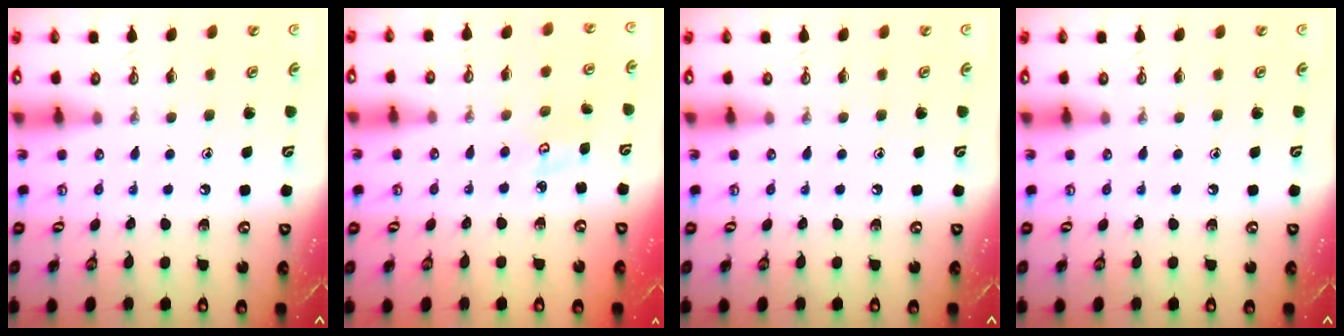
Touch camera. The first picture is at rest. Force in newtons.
{"total": 3.7, "press": 3.7, "slide": 0.4}
{"total": 0.0}
{"total": 0.0}